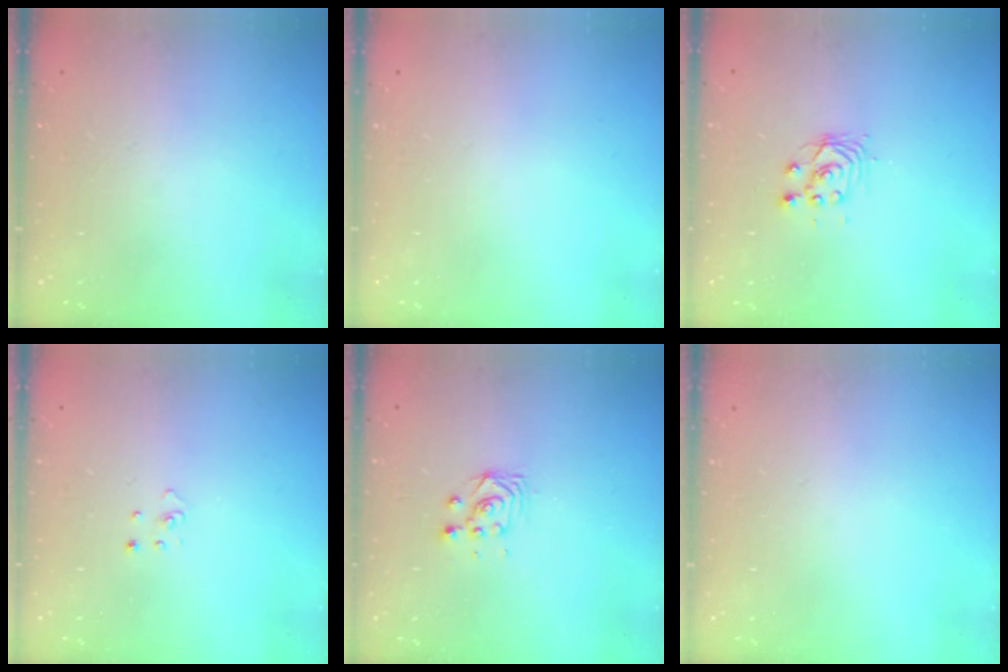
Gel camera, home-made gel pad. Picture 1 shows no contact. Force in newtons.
{"total": 0.0}
{"total": 3.1, "press": 3.0, "slide": 0.3}
{"total": 2.2, "press": 2.2, "slide": 0.2}
{"total": 2.9, "press": 2.9, "slide": 0.4}
{"total": 0.0}